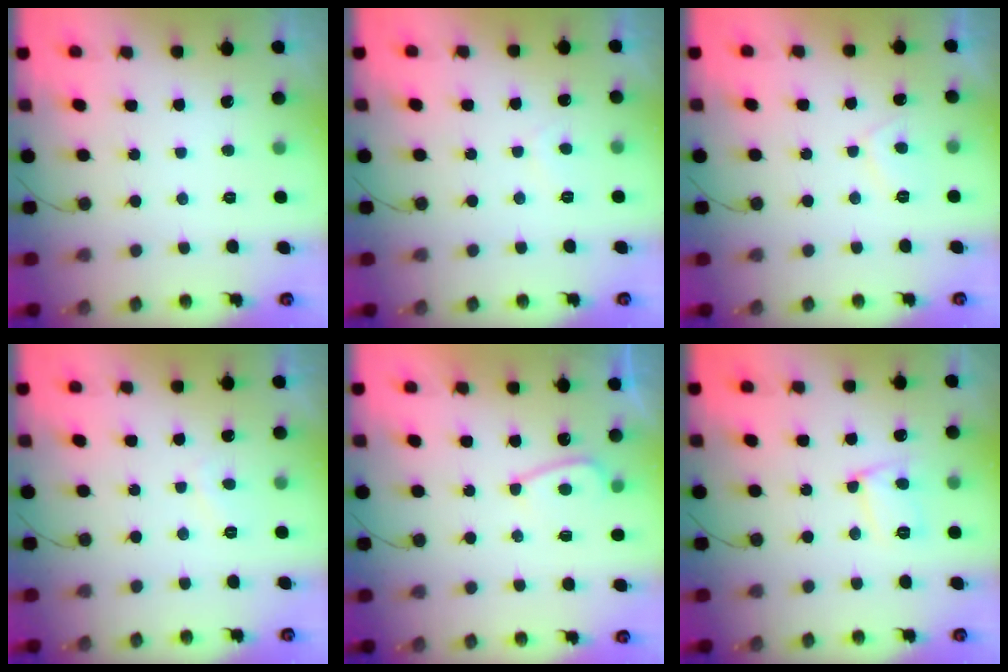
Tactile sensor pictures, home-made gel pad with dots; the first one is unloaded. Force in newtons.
{"total": 1.1, "press": 0.9, "slide": 0.6}
{"total": 2.8, "press": 2.7, "slide": 0.6}
{"total": 1.8, "press": 1.6, "slide": 0.6}
{"total": 4.2, "press": 4.1, "slide": 1.0}
{"total": 9.9, "press": 9.8, "slide": 0.8}